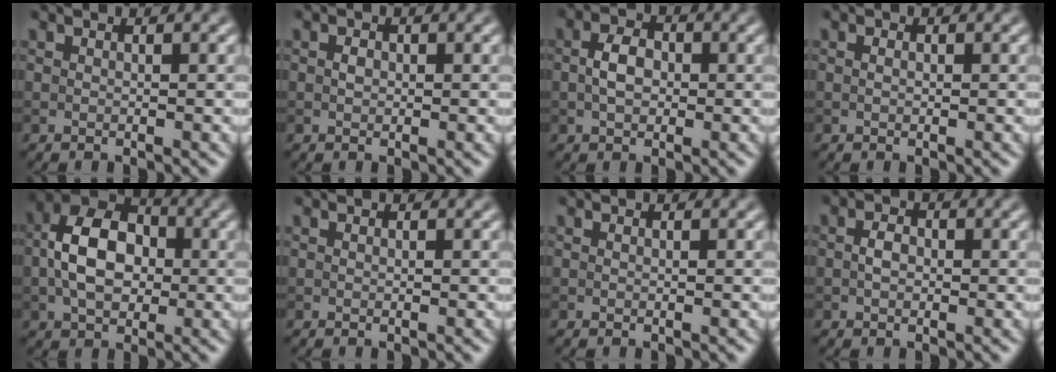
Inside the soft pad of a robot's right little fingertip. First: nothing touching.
{"total": 0.8, "force": [0.0, 0.6, 0.5], "torque": [-0.010, -0.001, 0.000]}
{"total": 2.9, "force": [-0.1, 2.0, 2.2], "torque": [-0.043, 0.005, -0.006]}
{"total": 0.6, "force": [0.1, 0.4, 0.4], "torque": [-0.008, -0.002, 0.002]}
{"total": 7.0, "force": [-0.4, 4.6, 5.3], "torque": [-0.095, 0.017, -0.016]}
{"total": 0.0}
{"total": 0.0}
{"total": 1.5, "force": [-0.2, 1.0, 1.1], "torque": [-0.021, 0.003, -0.007]}